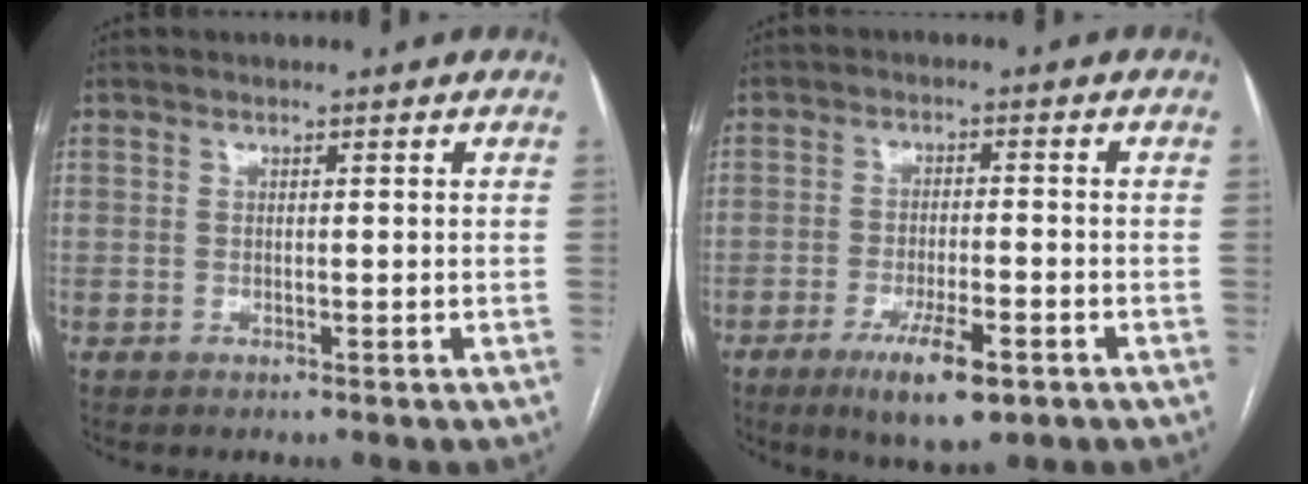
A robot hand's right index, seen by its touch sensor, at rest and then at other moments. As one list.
[{"total": 8.4, "force": [-4.7, 1.8, 6.8], "torque": [-0.120, -0.015, -0.071]}]